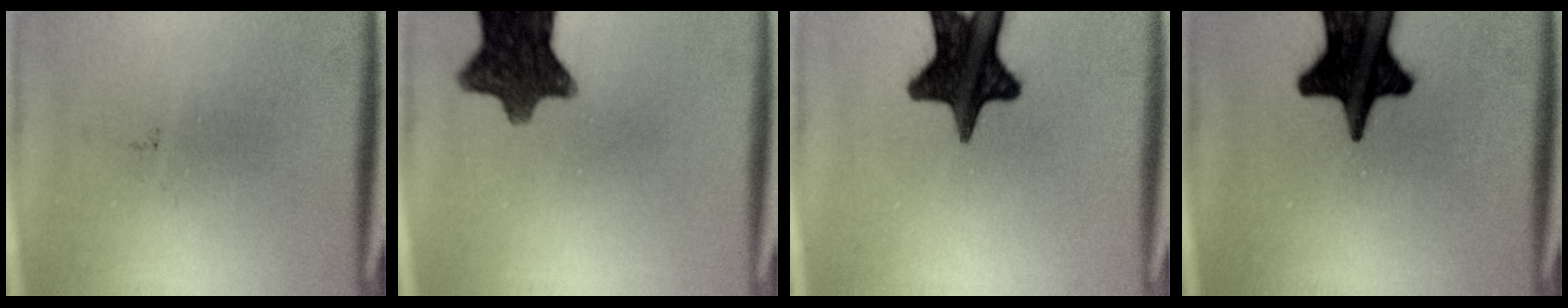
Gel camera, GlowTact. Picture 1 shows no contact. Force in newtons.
{"total": 11.4}
{"total": 15.1}
{"total": 18.9}